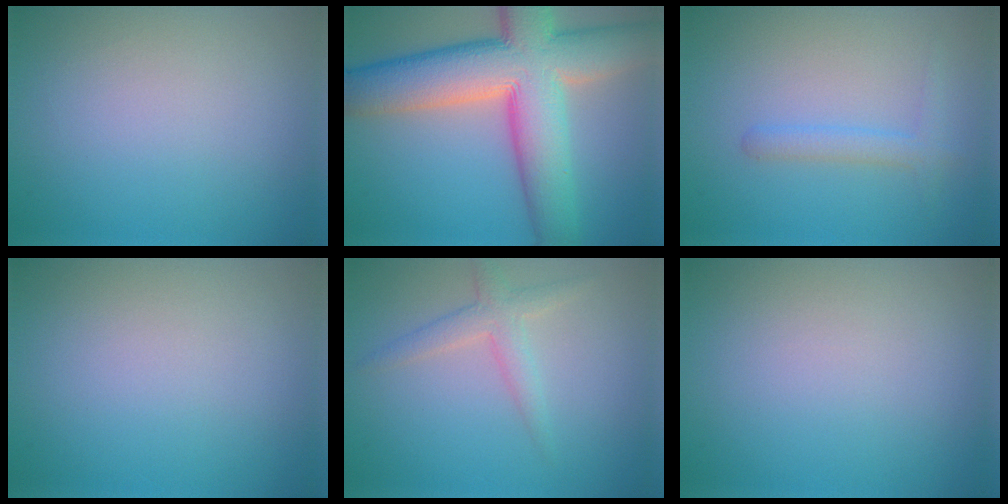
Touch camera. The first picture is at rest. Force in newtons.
{"total": 12.7, "press": 12.7, "slide": 0.7}
{"total": 1.7, "press": 1.7, "slide": 0.1}
{"total": 0.0}
{"total": 2.4, "press": 2.4, "slide": 0.1}
{"total": 0.0}